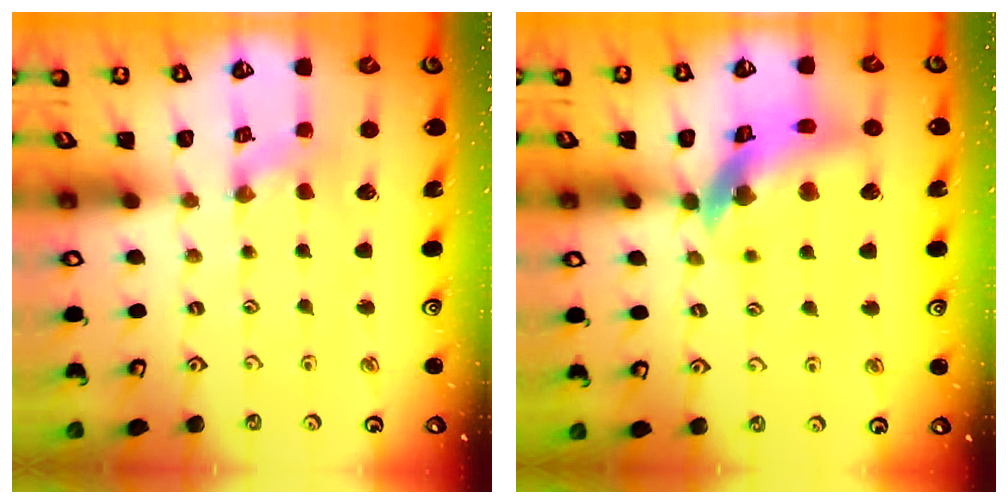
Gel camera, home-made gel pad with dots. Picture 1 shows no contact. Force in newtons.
{"total": 12.8, "press": 12.7, "slide": 1.8}